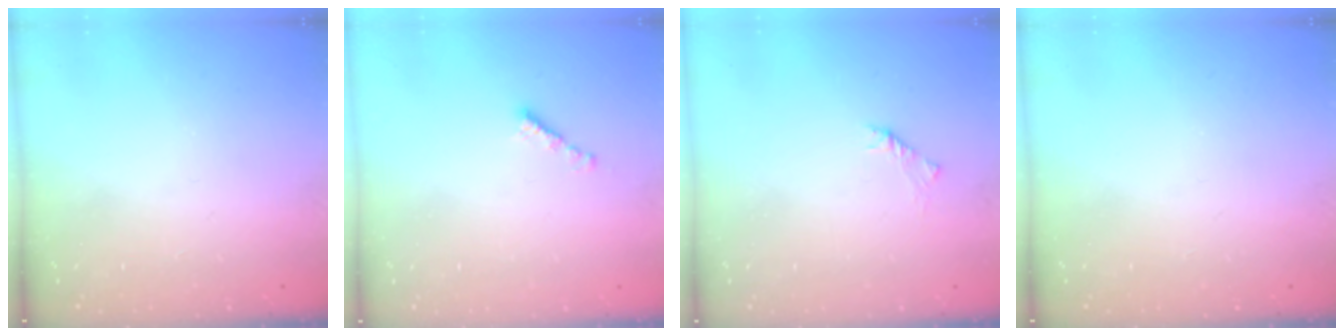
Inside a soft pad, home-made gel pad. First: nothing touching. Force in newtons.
{"total": 2.1, "press": 2.0, "slide": 0.7}
{"total": 1.6, "press": 1.4, "slide": 0.6}
{"total": 0.0}